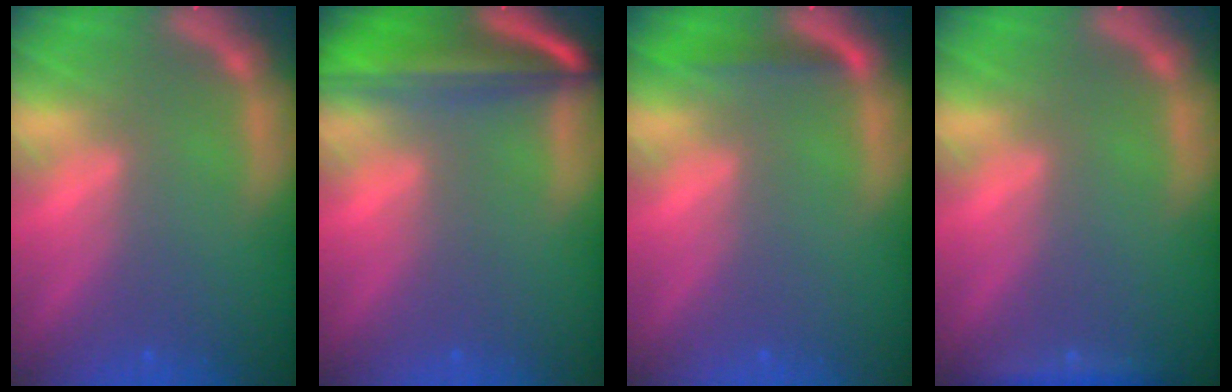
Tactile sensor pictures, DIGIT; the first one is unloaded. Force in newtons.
{"total": 9.6}
{"total": 1.9}
{"total": 1.9}